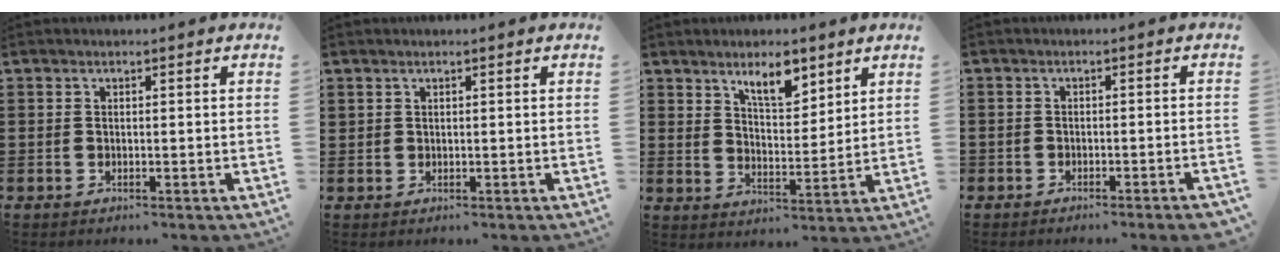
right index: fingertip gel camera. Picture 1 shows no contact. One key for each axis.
{"total": 0.7, "fx": 0.5, "fy": 0.5, "fz": 0.2, "tx": -0.006, "ty": 0.001, "tz": 0.010}
{"total": 6.2, "fx": 4.6, "fy": 2.3, "fz": 3.5, "tx": -0.048, "ty": -0.012, "tz": 0.076}
{"total": 2.0, "fx": -2.0, "fy": 0.0, "fz": 0.4, "tx": -0.008, "ty": 0.000, "tz": -0.041}